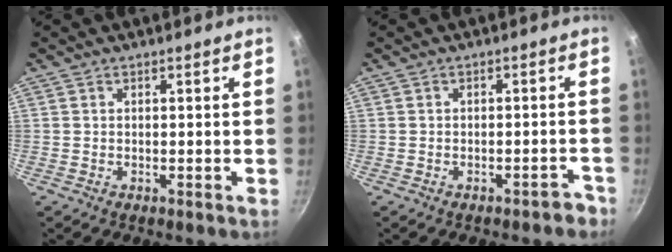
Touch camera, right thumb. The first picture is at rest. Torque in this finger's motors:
{"motor_torque": [-0.09, 0.27, -0.22, 0.20, 0.09]}